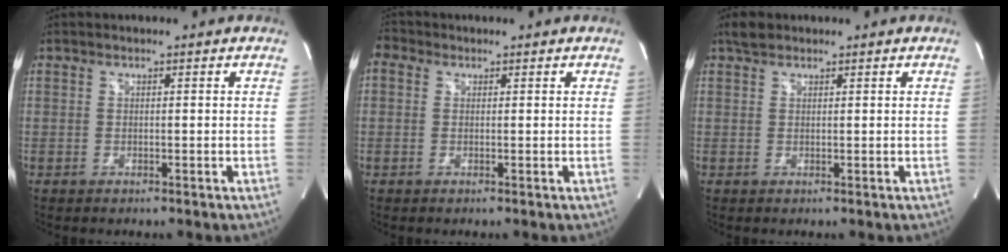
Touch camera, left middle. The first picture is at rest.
{"total": 2.3, "force": [0.9, 1.9, 1.0], "torque": [-0.025, 0.017, 0.014]}
{"total": 1.9, "force": [1.6, 0.8, 0.7], "torque": [-0.018, 0.011, 0.028]}